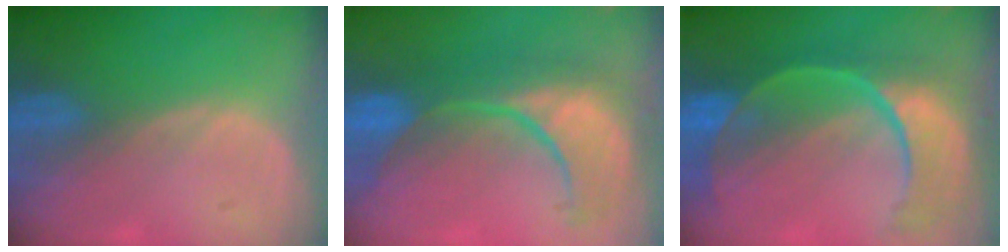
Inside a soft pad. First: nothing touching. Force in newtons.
{"total": 10.5, "press": 10.0, "slide": 3.4}
{"total": 11.2, "press": 9.3, "slide": 6.2}